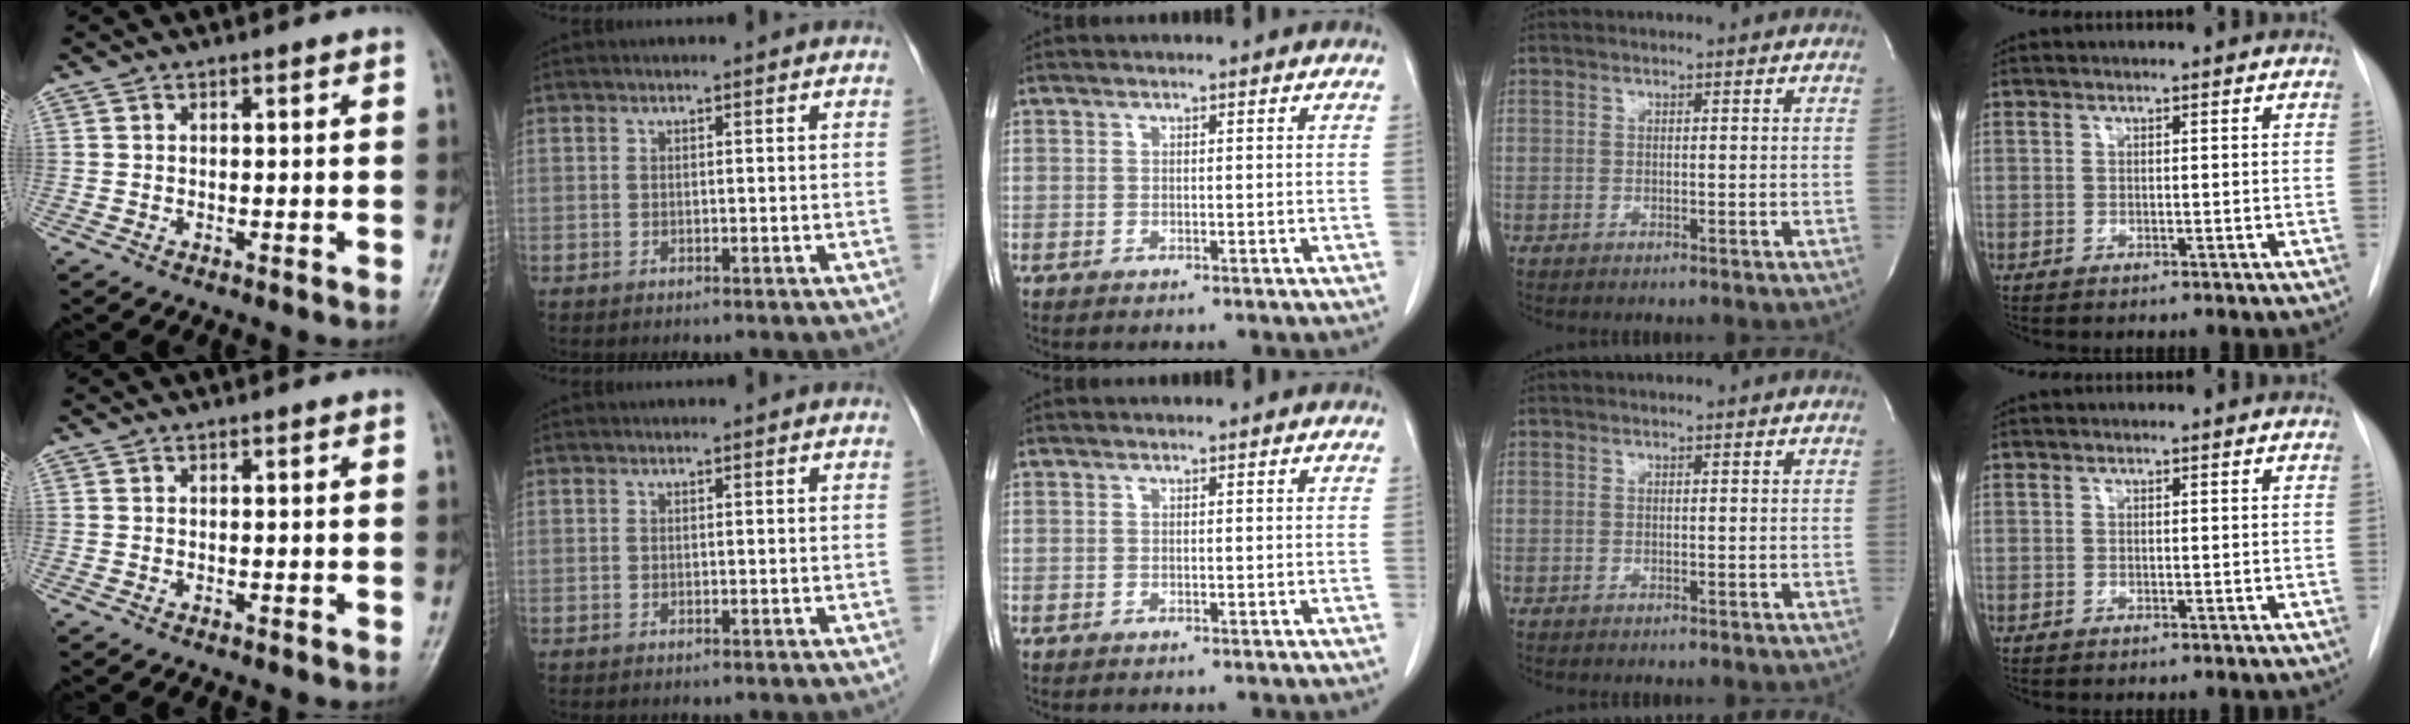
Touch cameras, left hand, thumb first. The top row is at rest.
{}